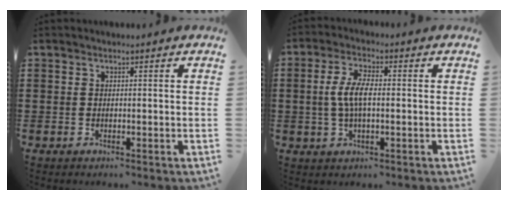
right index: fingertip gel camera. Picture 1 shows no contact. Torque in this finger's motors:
{"motor_torque": [0.69, -0.27, 0.46, 0.19]}